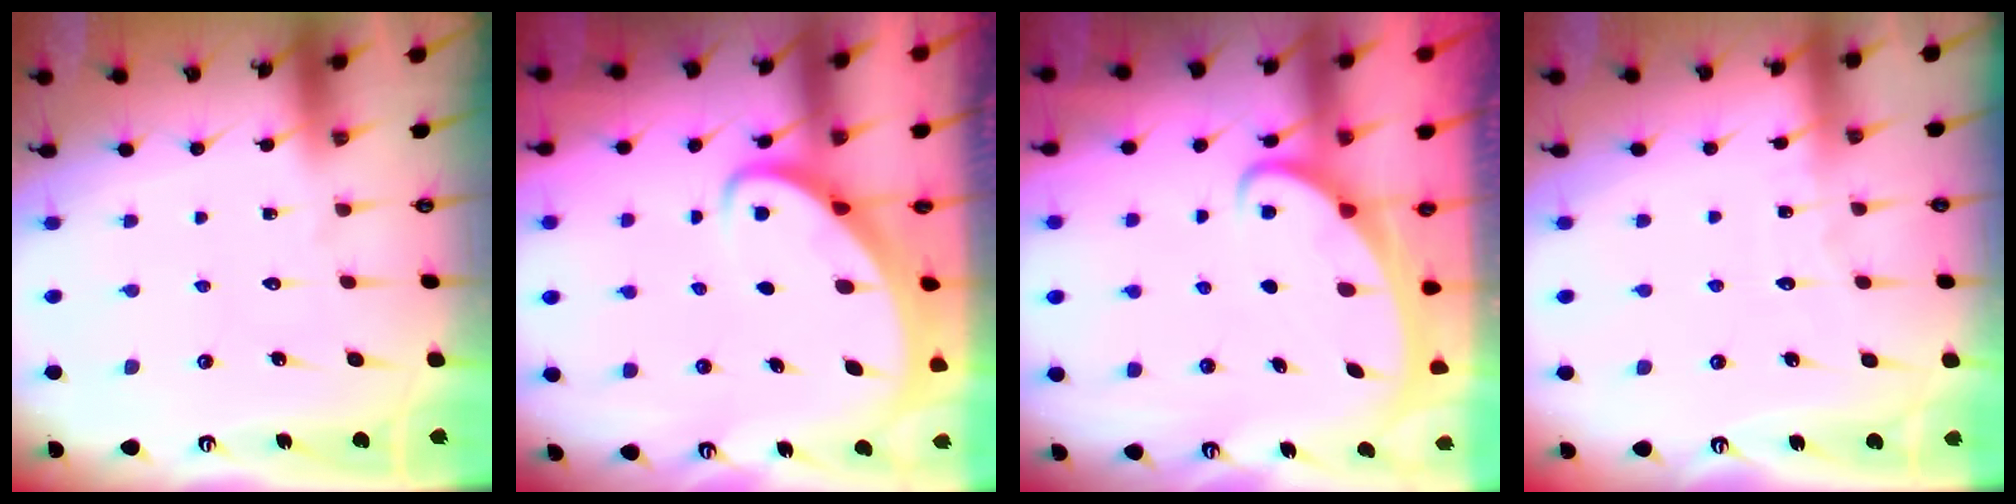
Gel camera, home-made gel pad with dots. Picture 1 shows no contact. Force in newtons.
{"total": 3.3, "press": 3.3, "slide": 0.4}
{"total": 2.3, "press": 2.3, "slide": 0.3}
{"total": 2.7, "press": 2.7, "slide": 0.3}